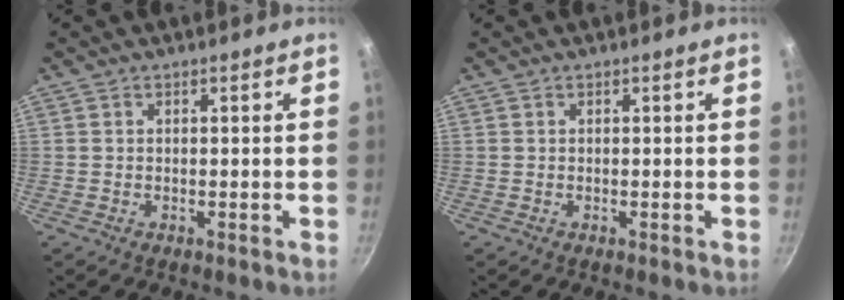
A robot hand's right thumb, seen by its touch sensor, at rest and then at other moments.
{"total": 0.0}